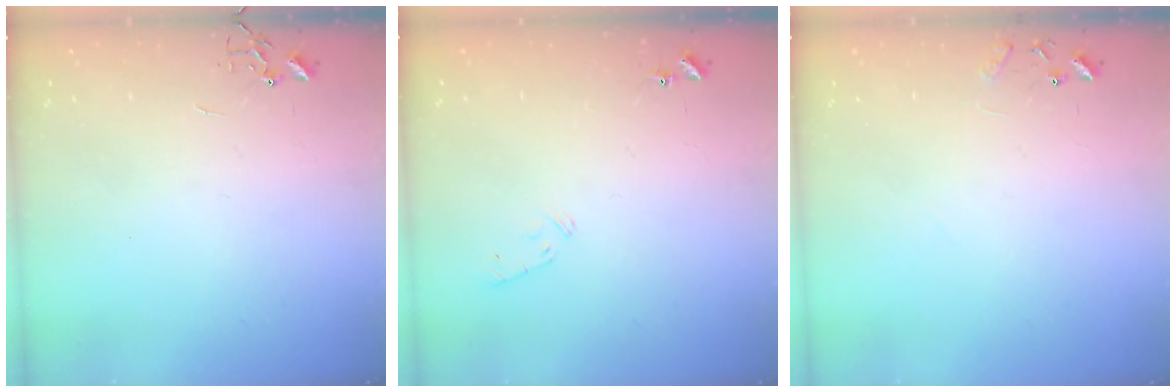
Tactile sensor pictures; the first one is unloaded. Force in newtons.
{"total": 6.7, "press": 6.7, "slide": 1.0}
{"total": 8.3, "press": 8.3, "slide": 0.6}